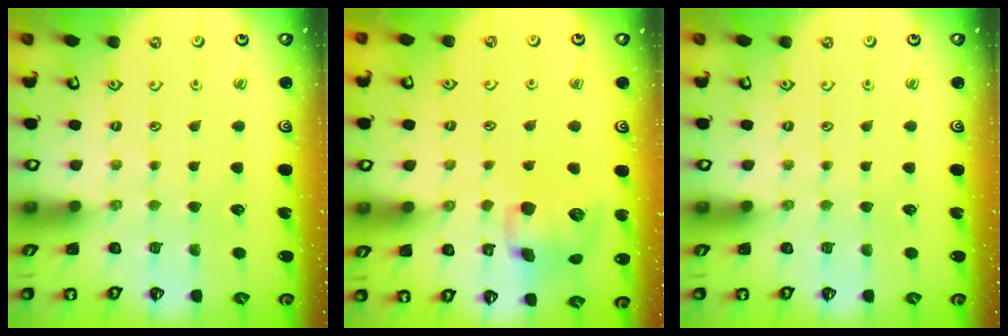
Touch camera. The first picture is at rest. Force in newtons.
{"total": 12.2, "press": 12.1, "slide": 1.4}
{"total": 0.0}